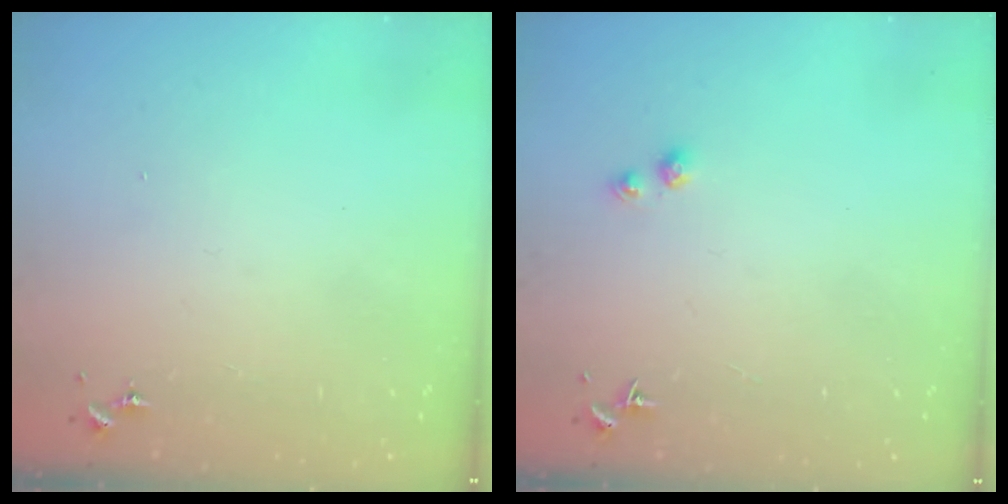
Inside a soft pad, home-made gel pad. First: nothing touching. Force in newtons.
{"total": 2.6, "press": 2.6, "slide": 0.5}